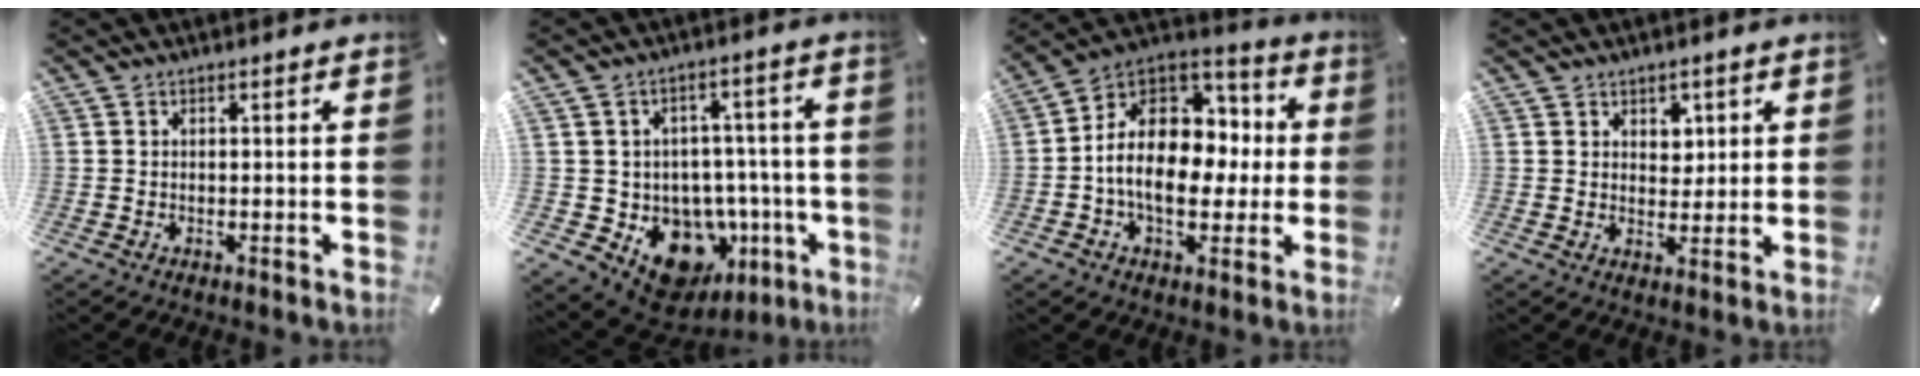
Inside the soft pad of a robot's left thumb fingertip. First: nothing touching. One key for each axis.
{"total": 13.1, "fx": -4.9, "fy": 10.3, "fz": 6.4, "tx": -0.077, "ty": 0.010, "tz": -0.065}
{"total": 15.9, "fx": -1.3, "fy": 12.0, "fz": 10.4, "tx": -0.177, "ty": -0.003, "tz": -0.020}
{"total": 4.0, "fx": 2.2, "fy": 3.2, "fz": 0.7, "tx": 0.008, "ty": -0.009, "tz": 0.034}